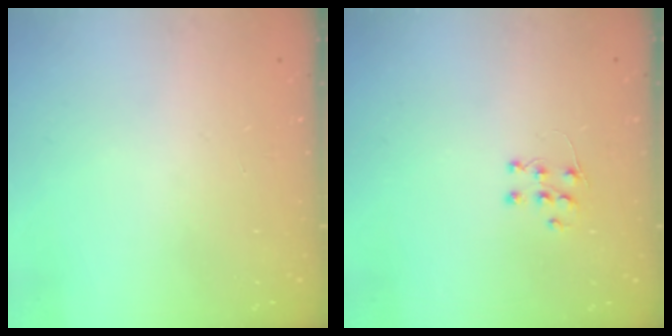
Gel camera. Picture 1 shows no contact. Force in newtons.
{"total": 5.7, "press": 5.6, "slide": 0.4}